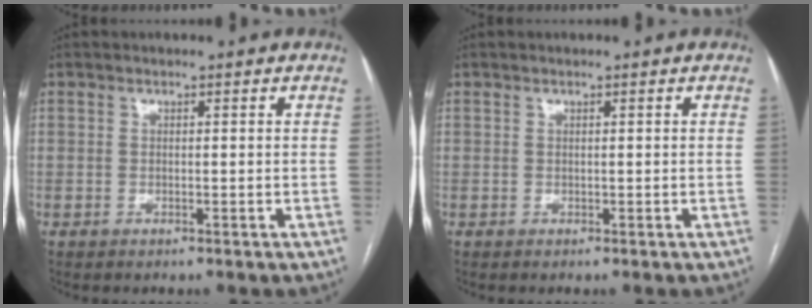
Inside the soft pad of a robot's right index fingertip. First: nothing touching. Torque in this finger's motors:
{"motor_torque": [0.32, 0.02, -0.04, -0.01]}